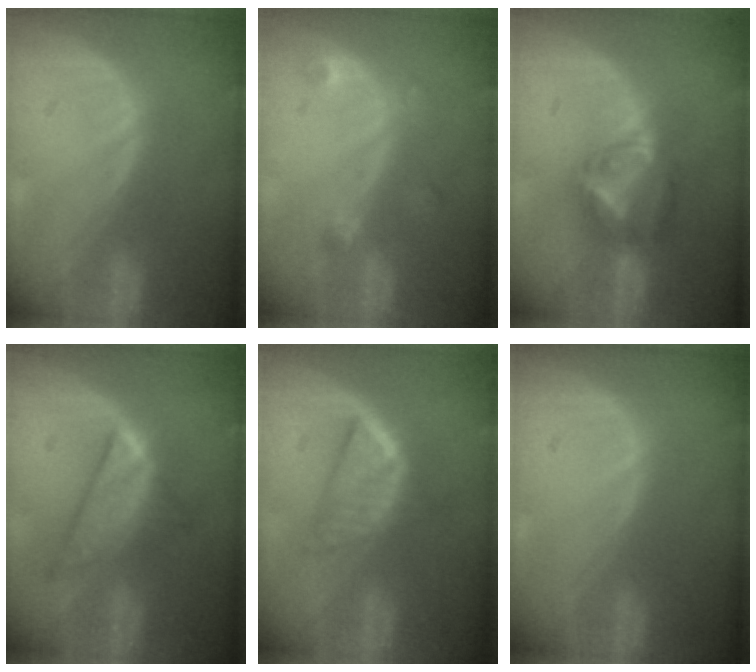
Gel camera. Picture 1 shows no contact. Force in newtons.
{"total": 2.8, "press": 2.7, "slide": 0.7}
{"total": 6.6, "press": 6.3, "slide": 2.2}
{"total": 7.0, "press": 7.0, "slide": 0.2}
{"total": 6.5, "press": 5.5, "slide": 3.5}
{"total": 0.0}